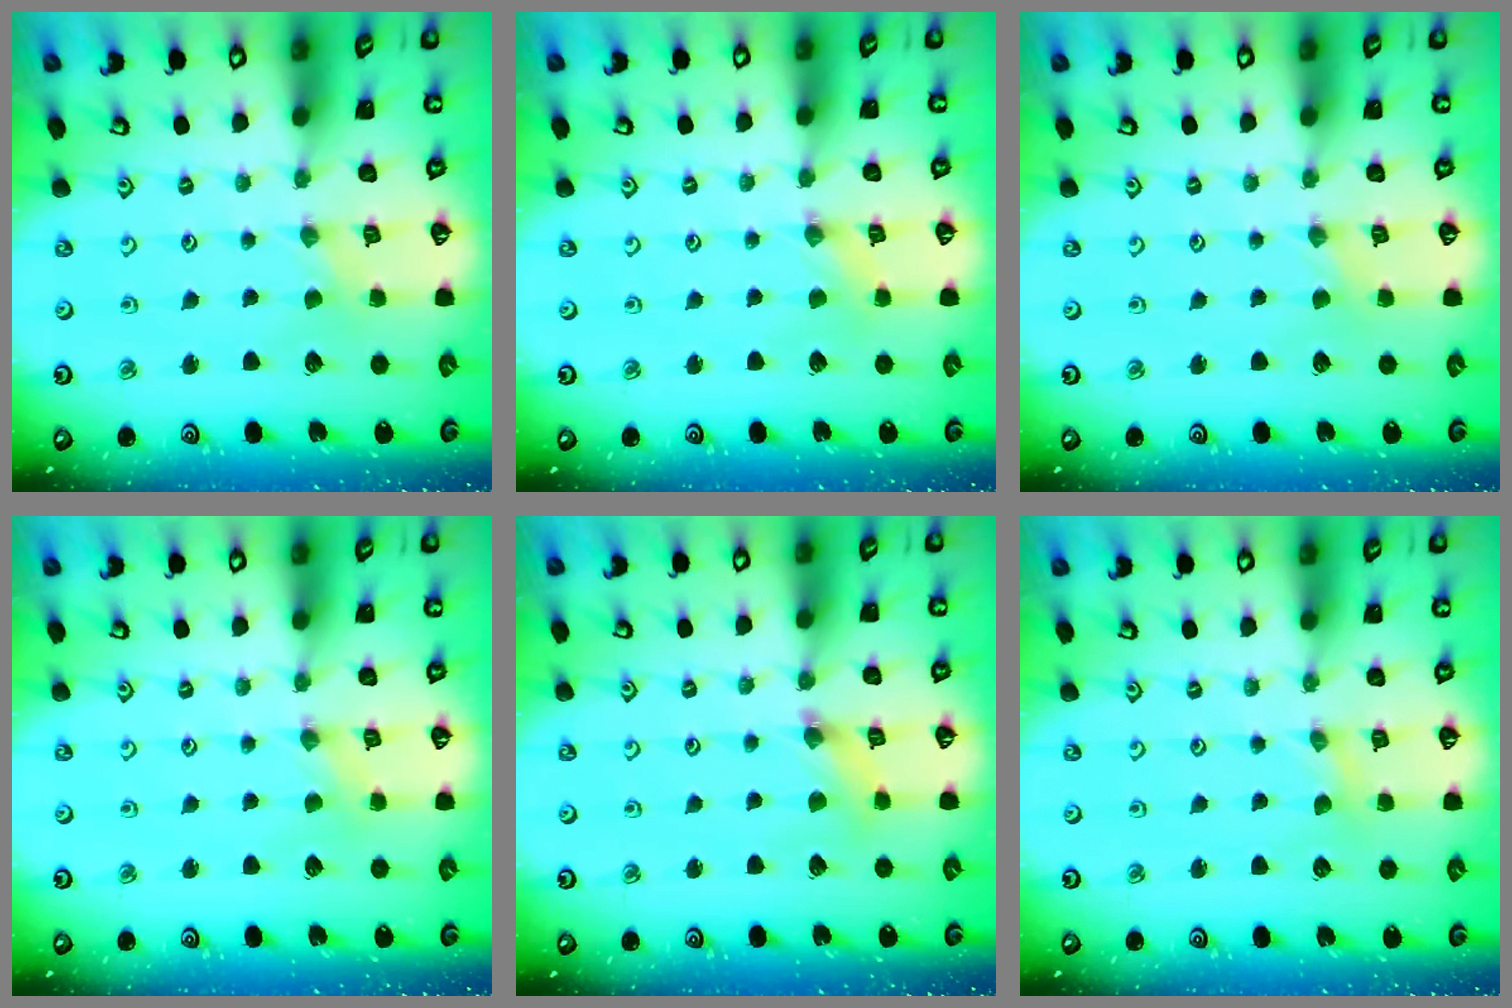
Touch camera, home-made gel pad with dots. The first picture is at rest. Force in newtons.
{"total": 0.9, "press": 0.9, "slide": 0.2}
{"total": 0.0}
{"total": 0.0}
{"total": 3.2, "press": 3.2, "slide": 0.4}
{"total": 0.7, "press": 0.7, "slide": 0.2}